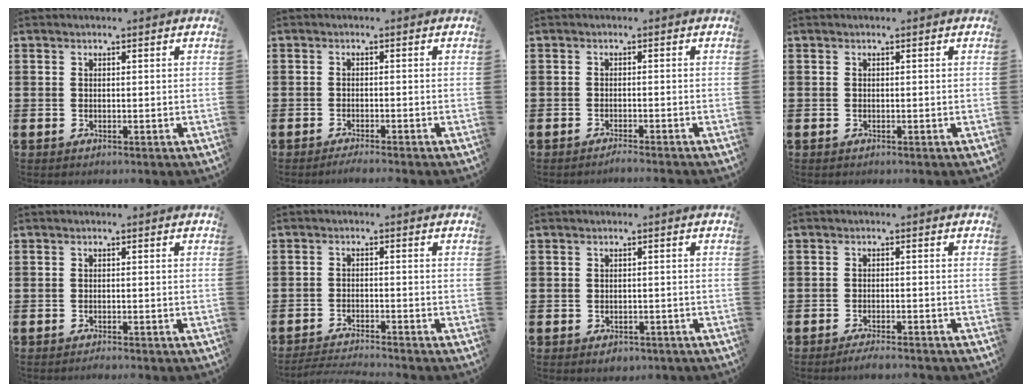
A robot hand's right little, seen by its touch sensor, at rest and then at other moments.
{"total": 1.2, "force": [-1.1, -0.2, 0.5], "torque": [-0.008, -0.001, -0.021]}
{"total": 1.0, "force": [-1.0, -0.2, 0.3], "torque": [-0.005, -0.003, -0.019]}
{"total": 0.0}
{"total": 0.6, "force": [-0.6, 0.0, 0.2], "torque": [-0.003, -0.003, -0.012]}
{"total": 2.2, "force": [-2.2, -0.2, 0.4], "torque": [-0.006, 0.002, -0.045]}
{"total": 1.0, "force": [-0.7, 0.6, 0.3], "torque": [0.000, -0.003, -0.017]}
{"total": 1.7, "force": [-1.6, 0.0, 0.7], "torque": [-0.011, 0.003, -0.030]}